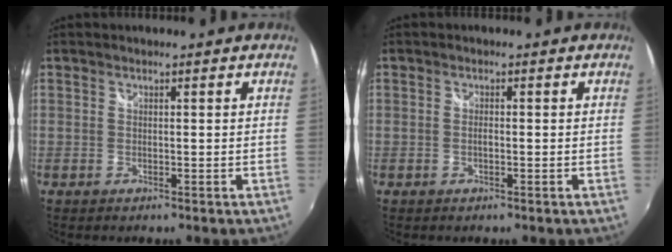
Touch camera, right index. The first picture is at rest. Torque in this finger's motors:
{"motor_torque": [0.21, 0.13, -0.01, 0.02]}